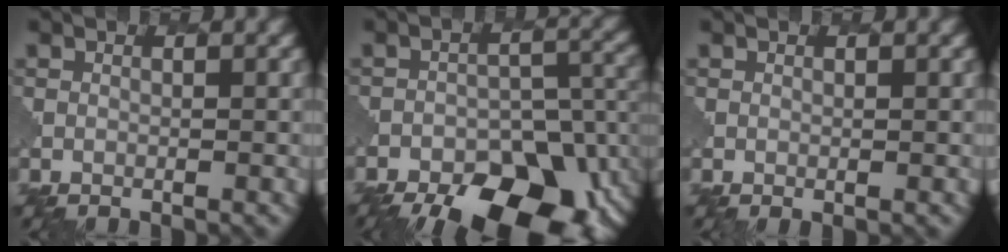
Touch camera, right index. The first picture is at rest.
{"total": 13.9, "force": [-9.3, 6.5, 7.9], "torque": [-0.128, -0.015, -0.119]}
{"total": 0.6, "force": [0.6, 0.0, 0.2], "torque": [-0.011, -0.003, 0.011]}